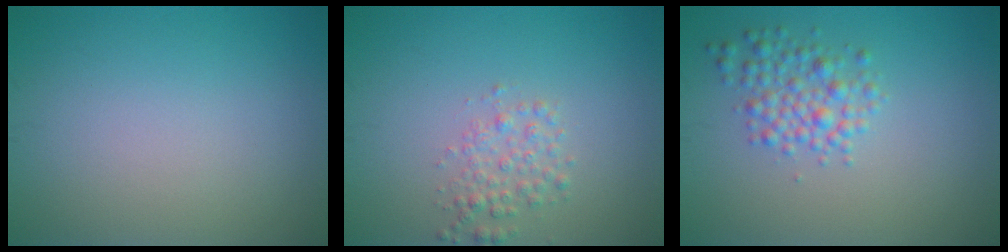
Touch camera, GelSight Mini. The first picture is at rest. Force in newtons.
{"total": 2.1, "press": 2.1, "slide": 0.0}
{"total": 3.0, "press": 3.0, "slide": 0.1}